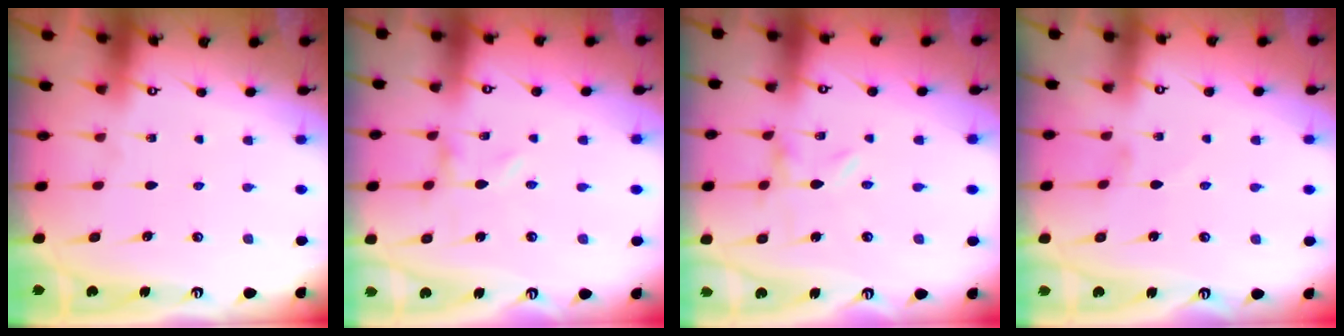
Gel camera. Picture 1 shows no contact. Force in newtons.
{"total": 0.0}
{"total": 0.0}
{"total": 1.1, "press": 1.1, "slide": 0.1}